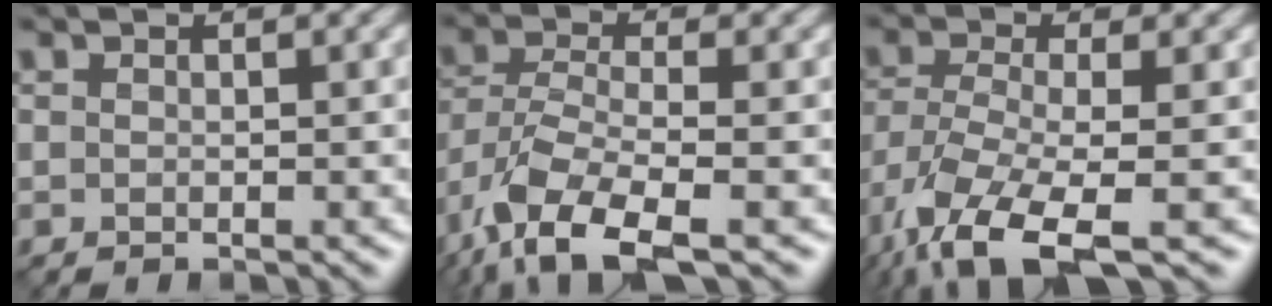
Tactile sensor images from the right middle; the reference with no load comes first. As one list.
[{"total": 8.1, "force": [-4.7, 2.8, 5.9], "torque": [-0.122, -0.013, -0.096]}, {"total": 9.1, "force": [-5.1, 3.0, 6.9], "torque": [-0.154, -0.023, -0.099]}]